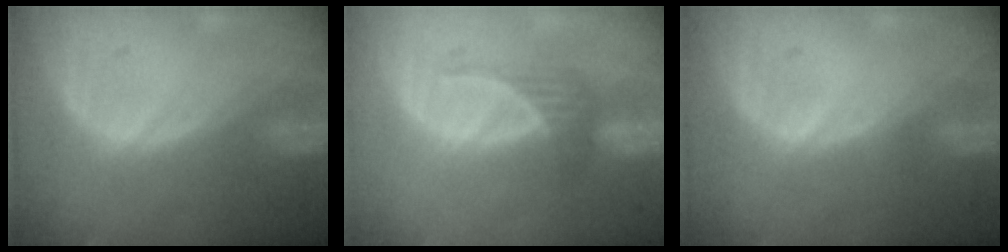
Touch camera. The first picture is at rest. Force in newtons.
{"total": 2.5, "press": 2.3, "slide": 0.9}
{"total": 0.0}